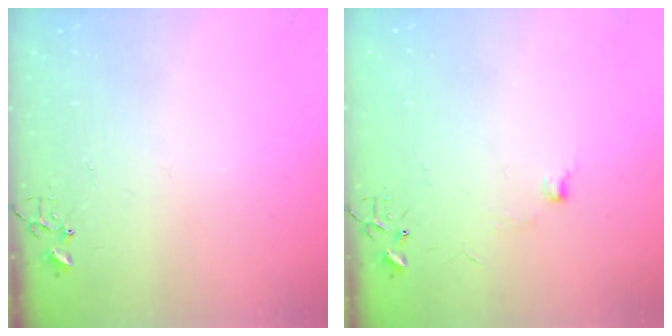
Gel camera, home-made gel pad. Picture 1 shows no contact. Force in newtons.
{"total": 5.6, "press": 5.6, "slide": 0.7}